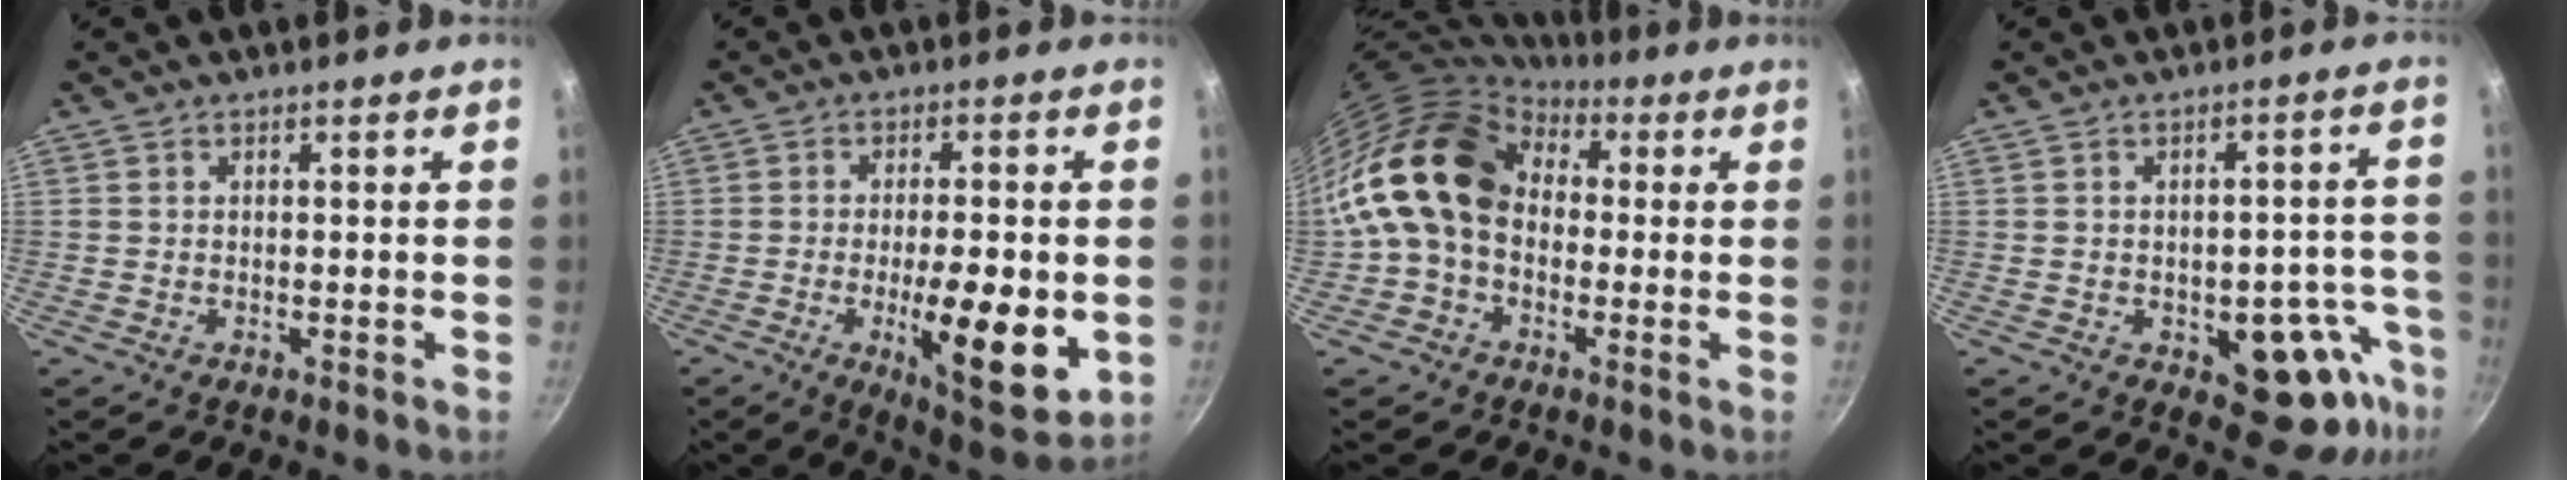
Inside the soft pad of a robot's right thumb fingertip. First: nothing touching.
{"total": 14.7, "force": [-3.3, 4.6, 13.6], "torque": [-0.192, -0.005, -0.044]}
{"total": 15.5, "force": [0.8, 11.7, 10.2], "torque": [-0.157, 0.034, -0.006]}
{"total": 12.9, "force": [-4.9, 7.0, 9.6], "torque": [-0.045, 0.026, -0.058]}